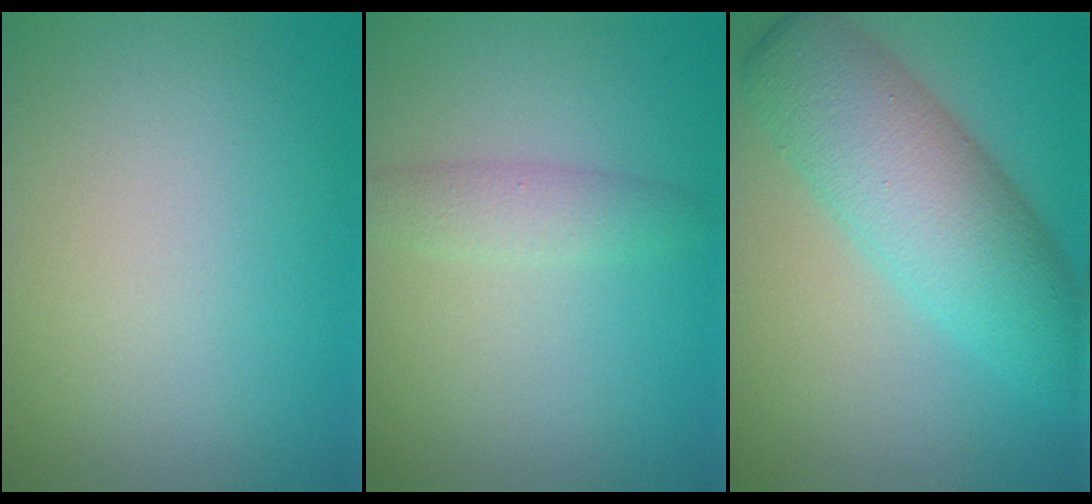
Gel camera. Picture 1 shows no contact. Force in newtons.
{"total": 2.0, "press": 2.0, "slide": 0.1}
{"total": 8.4, "press": 8.4, "slide": 0.1}